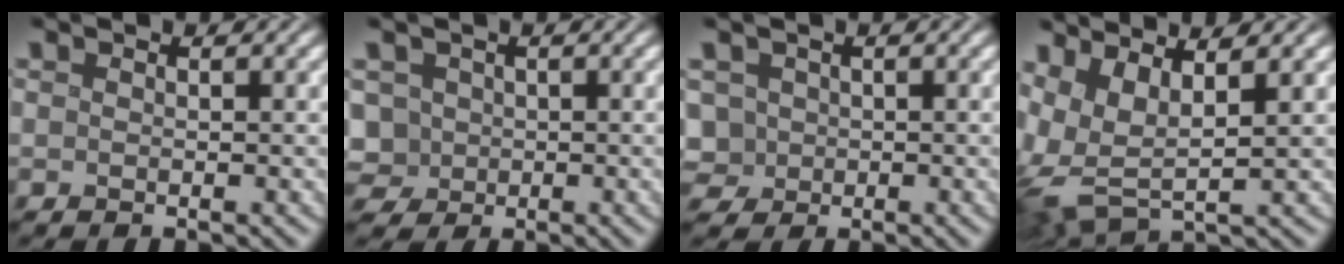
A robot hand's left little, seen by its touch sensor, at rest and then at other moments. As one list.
[{"total": 4.4, "force": [-0.4, 3.9, 1.8], "torque": [-0.039, 0.014, -0.027]}, {"total": 3.9, "force": [-0.3, 3.5, 1.6], "torque": [-0.034, 0.016, -0.020]}, {"total": 5.6, "force": [1.3, 2.2, 5.0], "torque": [-0.127, 0.005, 0.026]}]